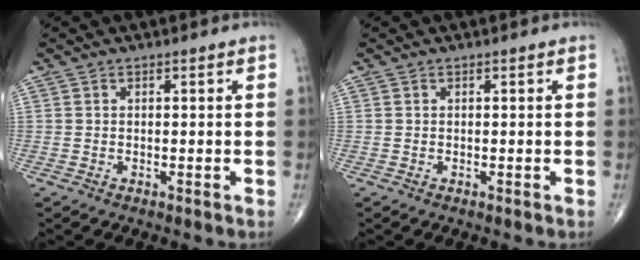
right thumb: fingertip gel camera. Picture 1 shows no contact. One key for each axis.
{"total": 0.0}